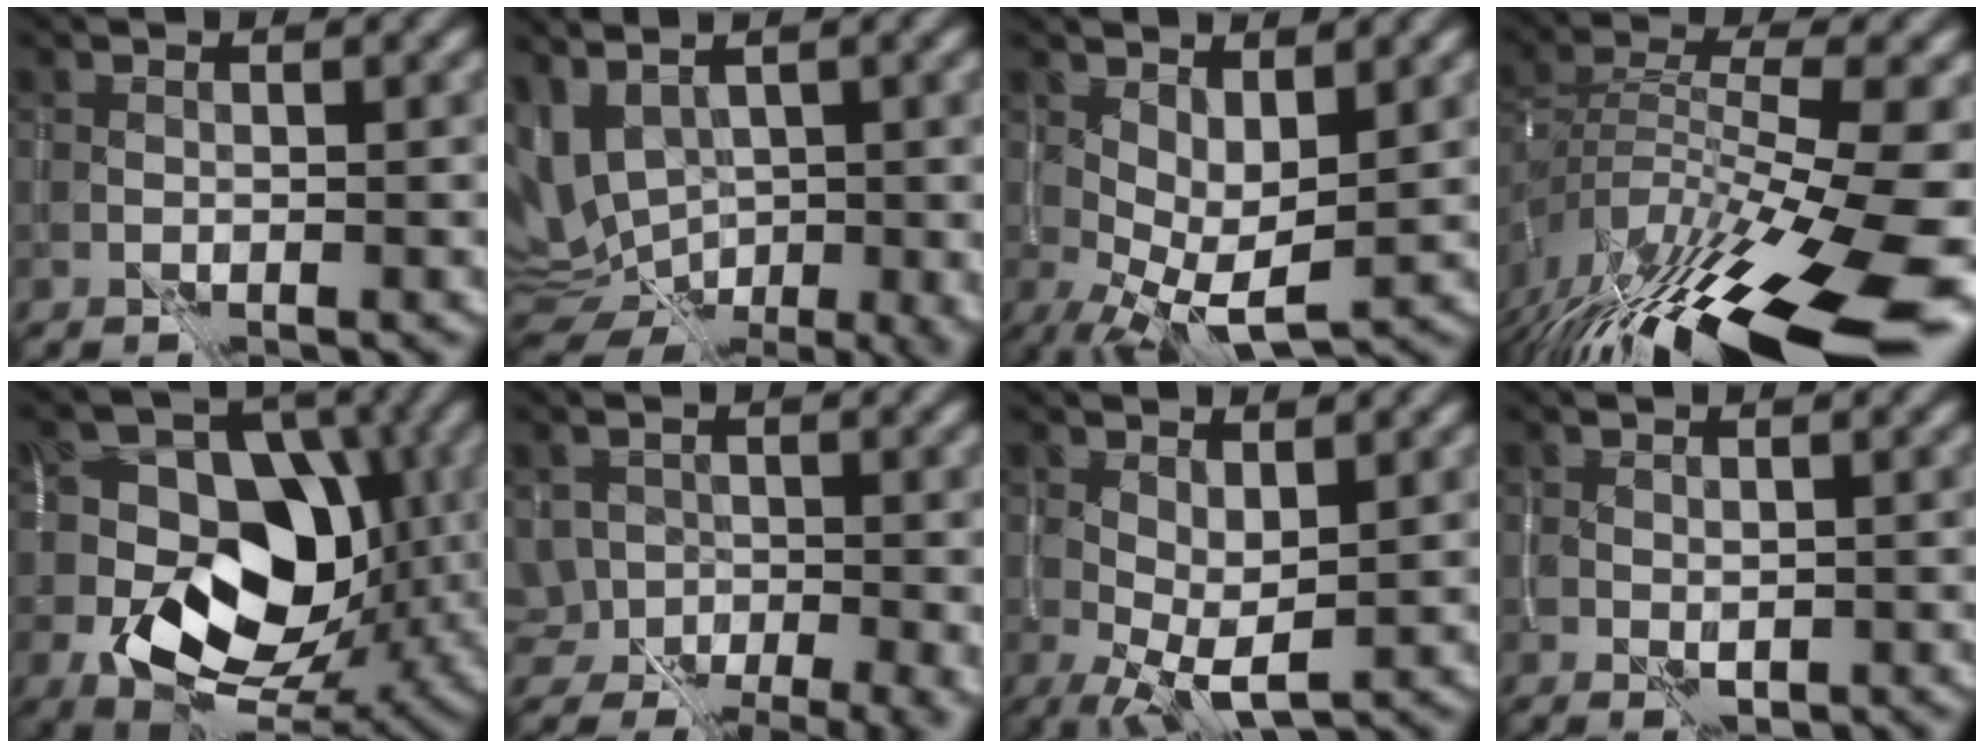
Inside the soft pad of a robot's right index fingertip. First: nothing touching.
{"total": 10.7, "force": [1.2, 6.0, 8.8], "torque": [-0.155, -0.017, 0.051]}
{"total": 4.7, "force": [0.5, 1.8, 4.3], "torque": [-0.084, -0.002, 0.015]}
{"total": 15.4, "force": [-9.0, 4.0, 11.8], "torque": [-0.222, -0.009, -0.141]}
{"total": 11.3, "force": [-1.1, 8.0, 7.9], "torque": [-0.109, -0.002, -0.029]}
{"total": 8.3, "force": [-3.4, 5.5, 5.2], "torque": [-0.058, -0.012, -0.038]}
{"total": 3.7, "force": [0.4, 1.4, 3.3], "torque": [-0.069, -0.003, 0.013]}
{"total": 1.1, "force": [0.4, 0.7, 0.8], "torque": [-0.016, -0.007, 0.013]}